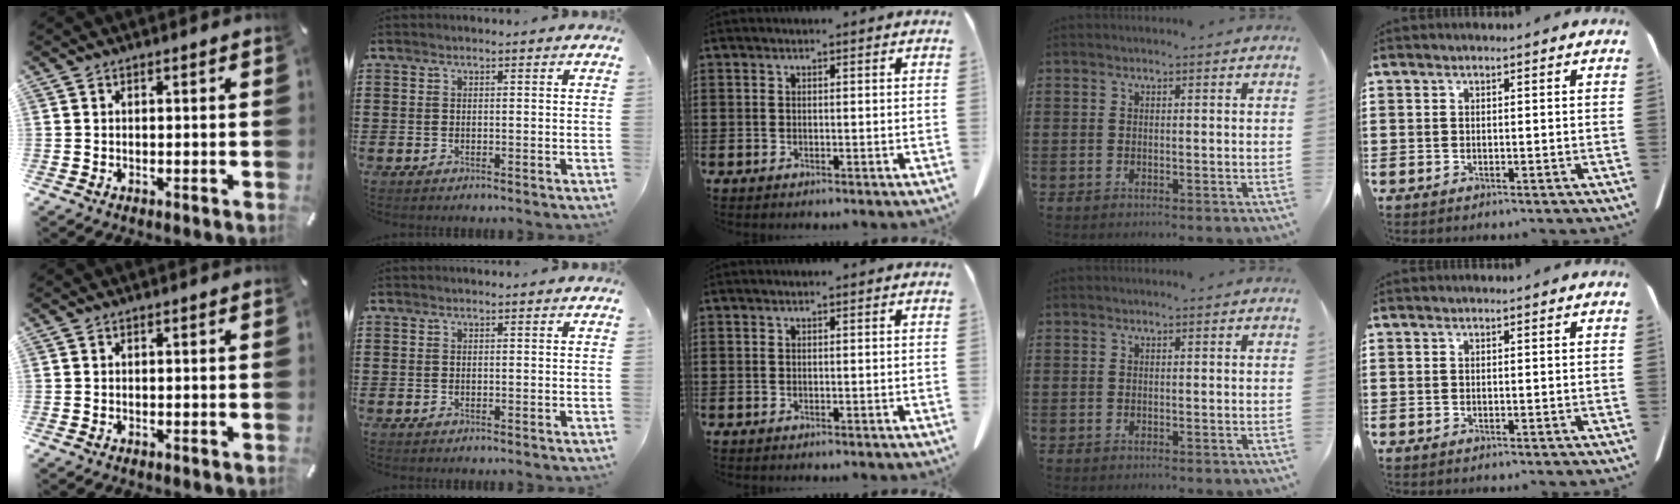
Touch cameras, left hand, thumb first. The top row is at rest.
{}